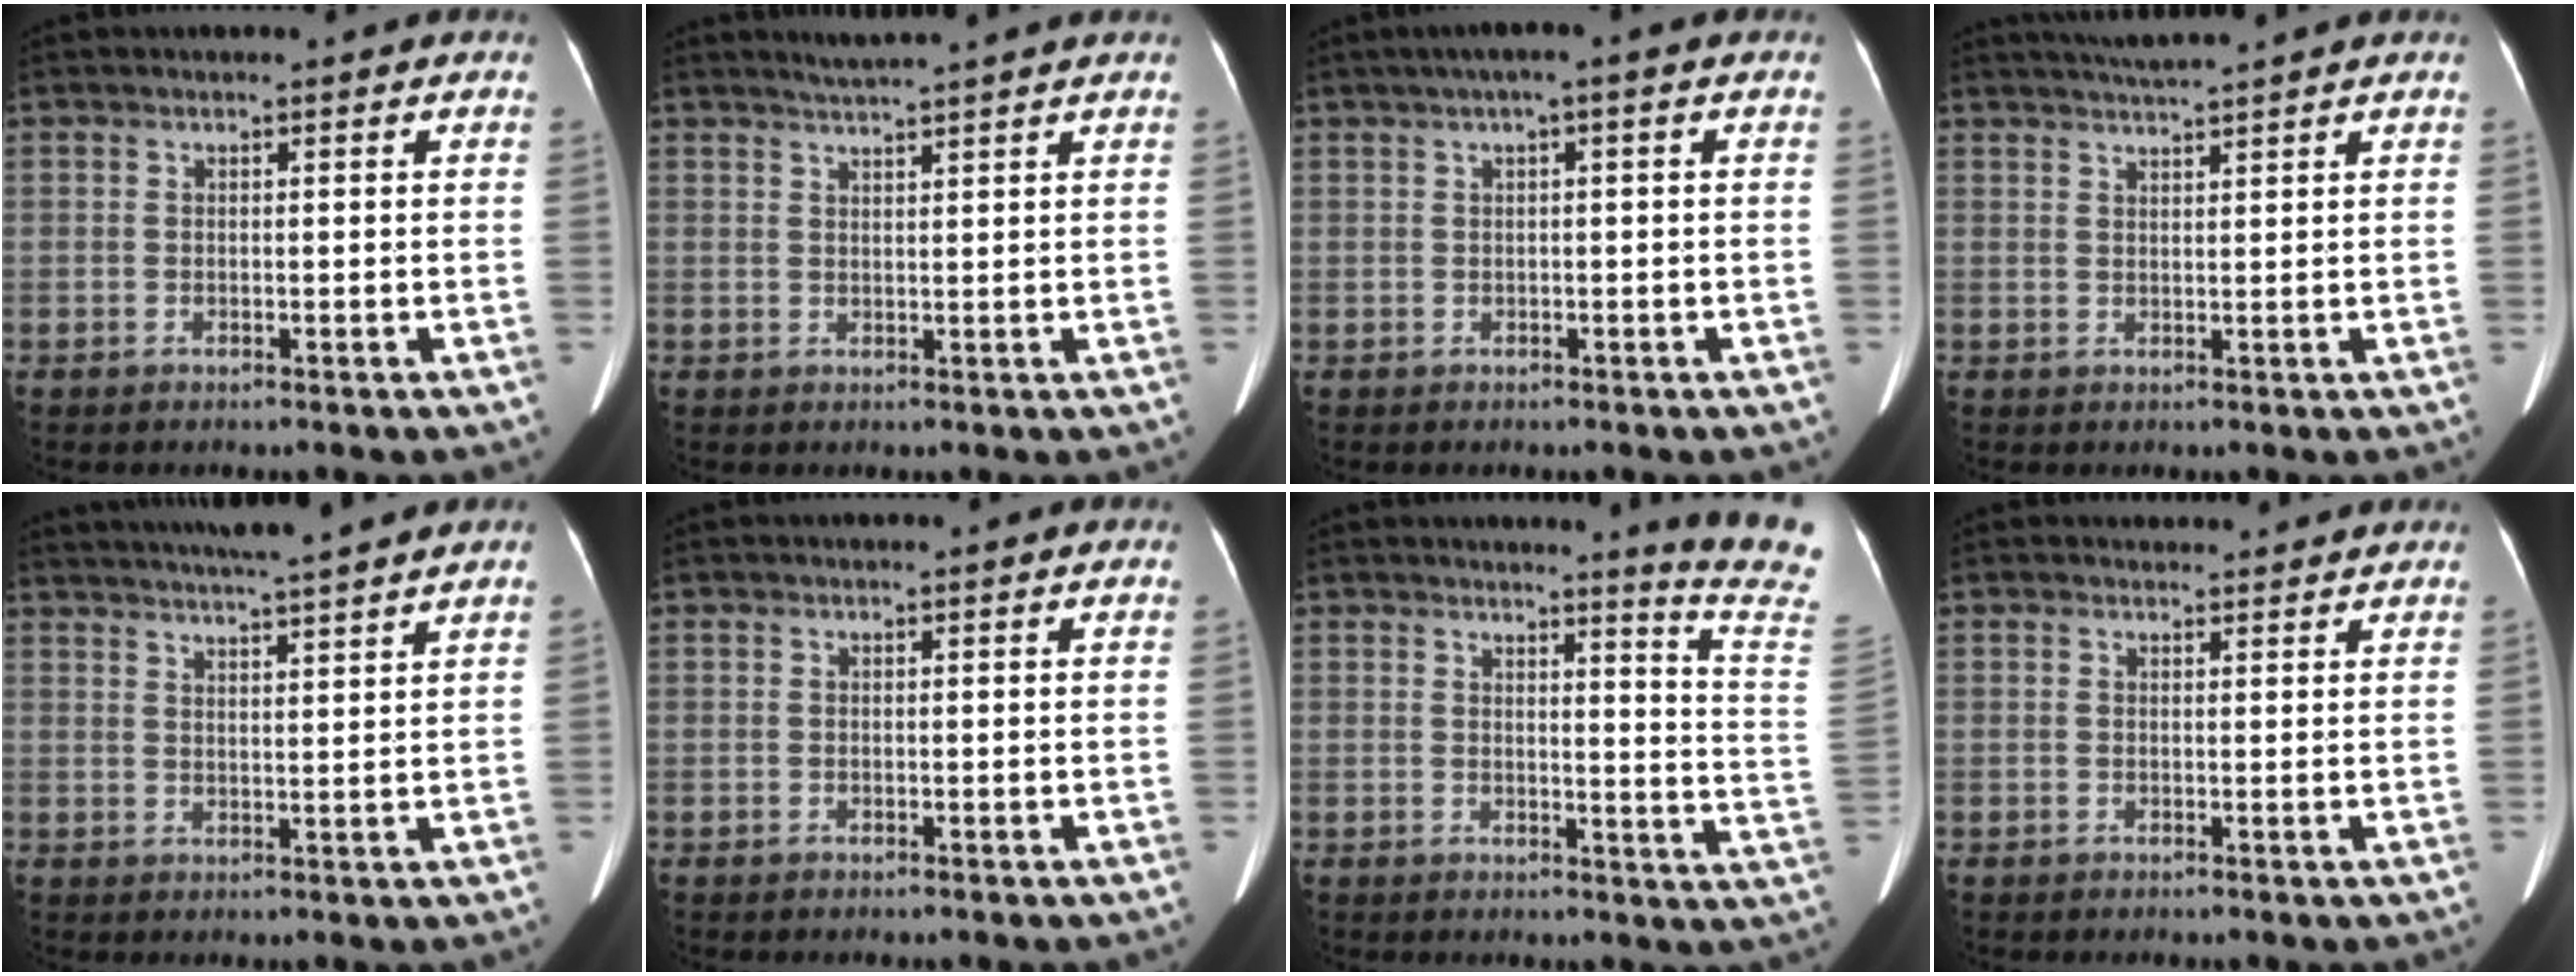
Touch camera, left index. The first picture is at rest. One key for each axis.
{"total": 4.1, "fx": 3.7, "fy": -1.0, "fz": 1.6, "tx": -0.026, "ty": 0.015, "tz": 0.061}
{"total": 3.0, "fx": 1.1, "fy": 0.1, "fz": 2.9, "tx": -0.051, "ty": 0.017, "tz": 0.016}
{"total": 4.5, "fx": 4.1, "fy": -1.1, "fz": 1.6, "tx": -0.026, "ty": 0.013, "tz": 0.071}
{"total": 11.1, "fx": 9.9, "fy": -1.2, "fz": 4.9, "tx": -0.087, "ty": 0.011, "tz": 0.139}
{"total": 0.0}
{"total": 10.1, "fx": 9.0, "fy": -2.7, "fz": 3.7, "tx": -0.049, "ty": -0.105, "tz": 0.085}
{"total": 2.6, "fx": 2.5, "fy": 0.7, "fz": 0.0, "tx": -0.007, "ty": 0.010, "tz": 0.029}